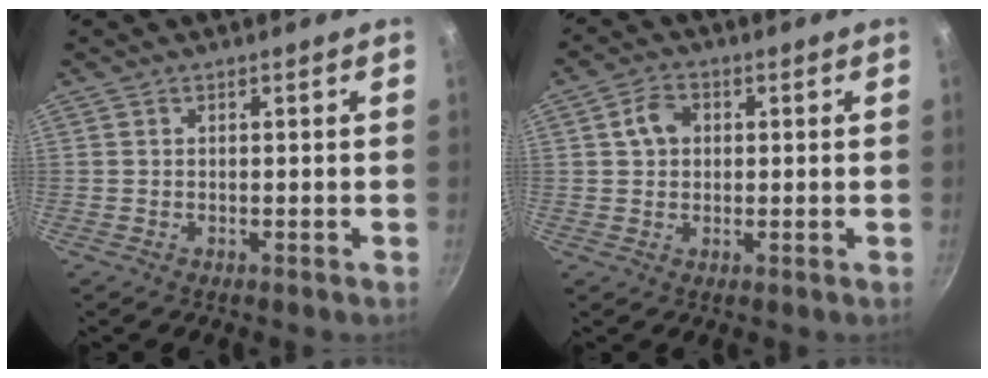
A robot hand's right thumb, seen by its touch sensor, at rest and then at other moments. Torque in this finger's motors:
{"motor_torque": [-0.20, 0.22, -0.20, 0.25, 0.08]}